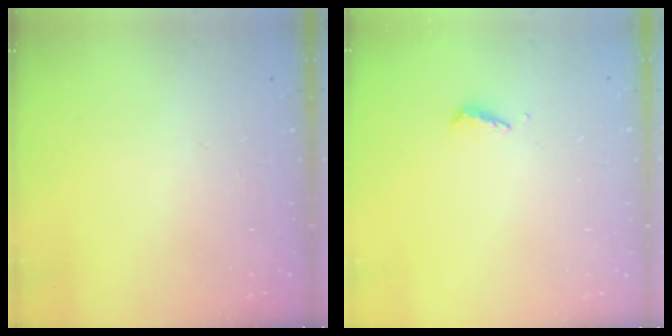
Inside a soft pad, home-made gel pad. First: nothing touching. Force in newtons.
{"total": 3.1, "press": 3.1, "slide": 0.3}